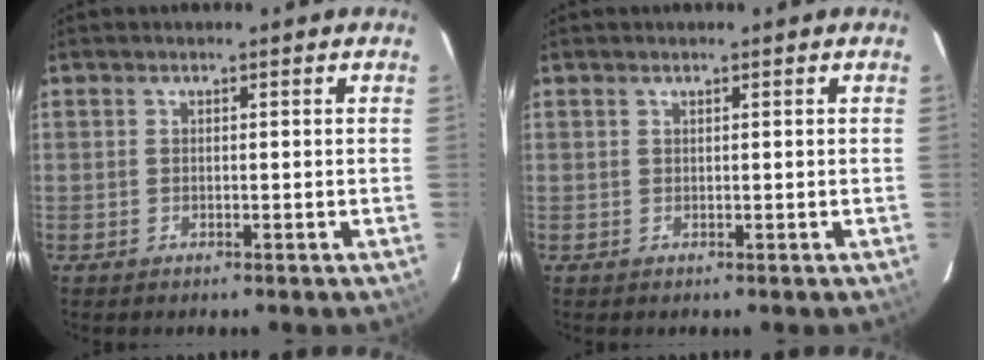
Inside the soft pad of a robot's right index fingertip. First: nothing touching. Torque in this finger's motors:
{"motor_torque": [0.00, 0.07, -0.11, -0.06]}